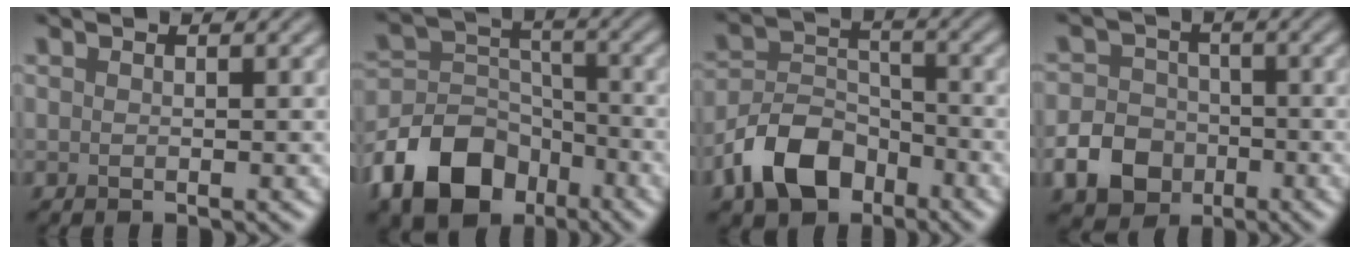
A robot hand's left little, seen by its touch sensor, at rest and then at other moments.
{"total": 9.7, "force": [-5.6, 6.4, 4.7], "torque": [-0.083, -0.002, -0.116]}
{"total": 7.0, "force": [-4.2, 4.4, 3.5], "torque": [-0.062, -0.002, -0.088]}
{"total": 6.9, "force": [-3.0, 5.7, 2.4], "torque": [-0.032, -0.015, -0.078]}